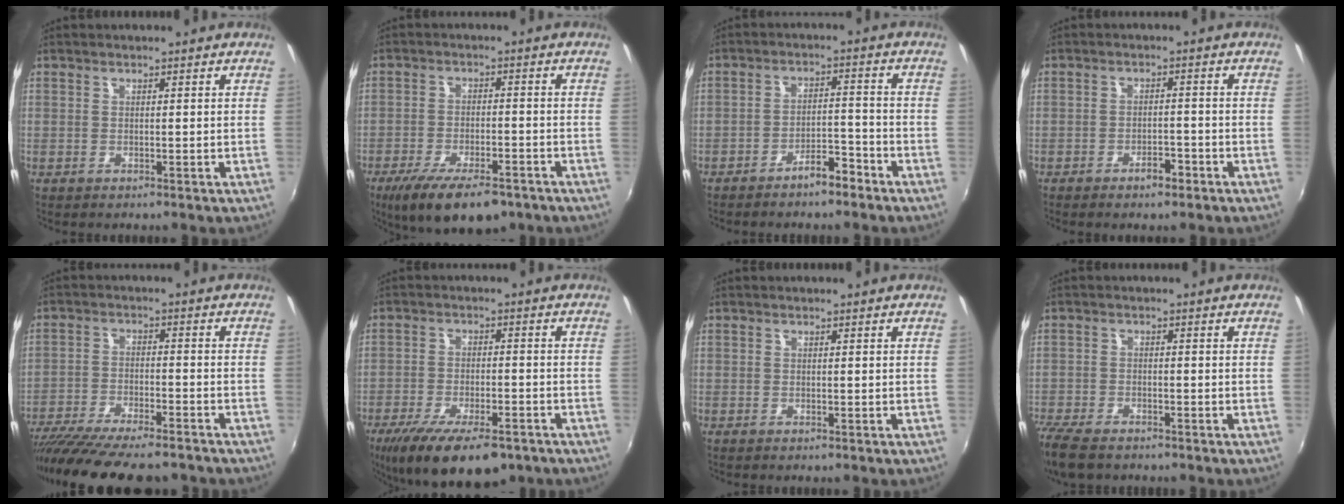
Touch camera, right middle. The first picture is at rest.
{"total": 14.0, "force": [-9.7, 4.8, 8.9], "torque": [-0.179, -0.034, -0.151]}
{"total": 5.0, "force": [-4.1, 1.3, 2.6], "torque": [-0.052, 0.011, -0.058]}
{"total": 3.1, "force": [-2.3, 1.2, 1.8], "torque": [-0.036, 0.002, -0.031]}
{"total": 19.4, "force": [-16.5, 3.7, 9.6], "torque": [-0.185, -0.044, -0.260]}
{"total": 16.5, "force": [-11.2, 6.1, 10.5], "torque": [-0.210, -0.039, -0.172]}
{"total": 0.0}
{"total": 8.3, "force": [-6.7, 2.9, 3.9], "torque": [-0.114, -0.035, -0.129]}